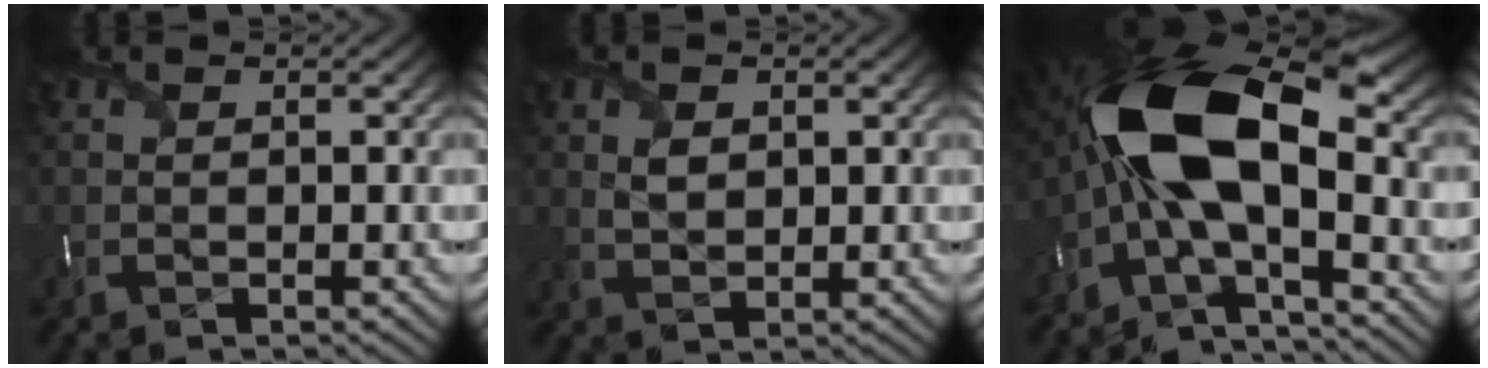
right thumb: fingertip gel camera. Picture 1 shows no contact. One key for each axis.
{"total": 2.6, "fx": 0.8, "fy": 1.8, "fz": 1.7, "tx": -0.041, "ty": -0.004, "tz": 0.018}
{"total": 16.8, "fx": -1.3, "fy": 7.5, "fz": 14.9, "tx": -0.286, "ty": 0.015, "tz": -0.043}